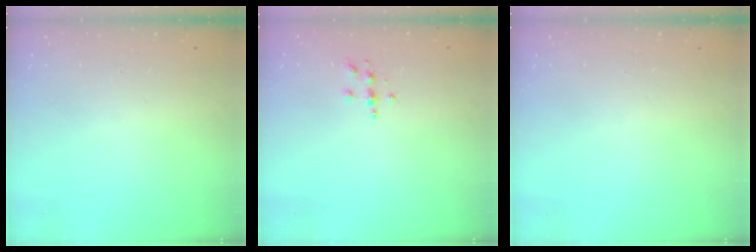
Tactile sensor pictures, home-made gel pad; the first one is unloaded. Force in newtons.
{"total": 3.9, "press": 3.8, "slide": 0.5}
{"total": 0.0}